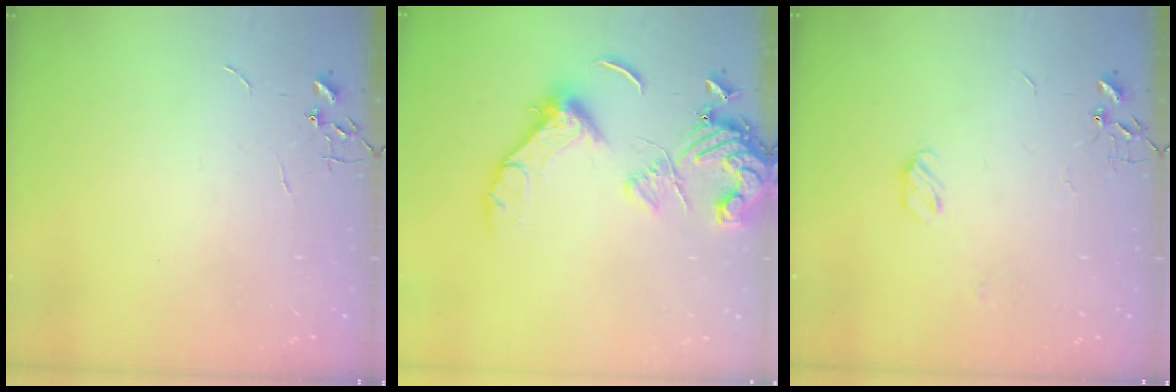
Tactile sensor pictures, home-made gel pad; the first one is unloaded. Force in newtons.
{"total": 14.5, "press": 14.4, "slide": 2.0}
{"total": 4.7, "press": 4.6, "slide": 0.7}